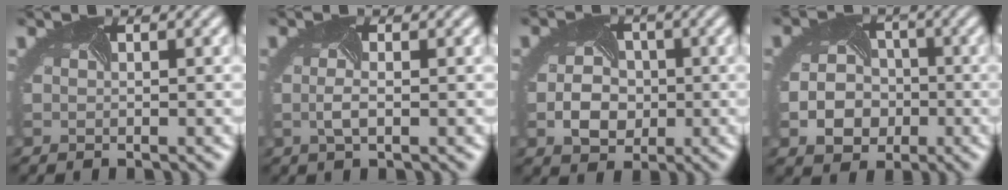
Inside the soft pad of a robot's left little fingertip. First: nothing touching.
{"total": 1.3, "force": [-0.7, 0.1, 1.1], "torque": [-0.033, 0.000, -0.007]}
{"total": 3.9, "force": [-1.2, 3.1, 2.2], "torque": [-0.046, -0.002, -0.014]}
{"total": 4.9, "force": [-1.8, 4.0, 2.3], "torque": [-0.039, -0.011, -0.017]}